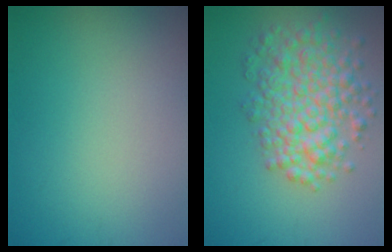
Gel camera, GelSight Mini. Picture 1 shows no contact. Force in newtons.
{"total": 5.9, "press": 5.9, "slide": 0.2}